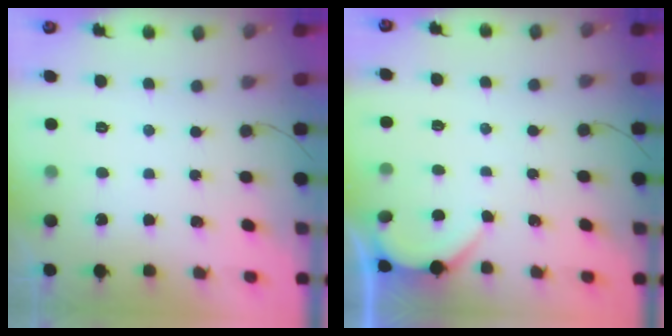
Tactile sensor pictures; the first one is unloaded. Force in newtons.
{"total": 2.1, "press": 2.1, "slide": 0.3}